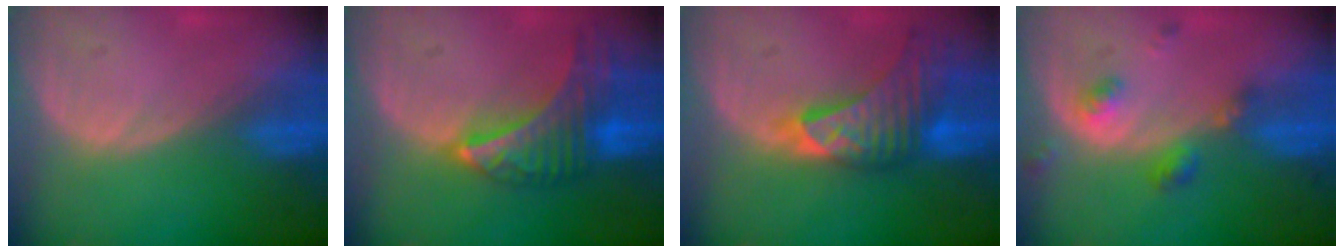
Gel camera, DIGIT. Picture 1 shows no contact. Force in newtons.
{"total": 9.0, "press": 8.0, "slide": 4.2}
{"total": 9.2, "press": 8.5, "slide": 3.7}
{"total": 4.6, "press": 4.1, "slide": 2.1}